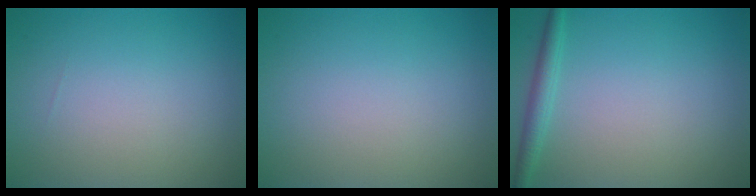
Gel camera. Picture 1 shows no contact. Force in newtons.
{"total": 0.0}
{"total": 1.8, "press": 1.8, "slide": 0.1}